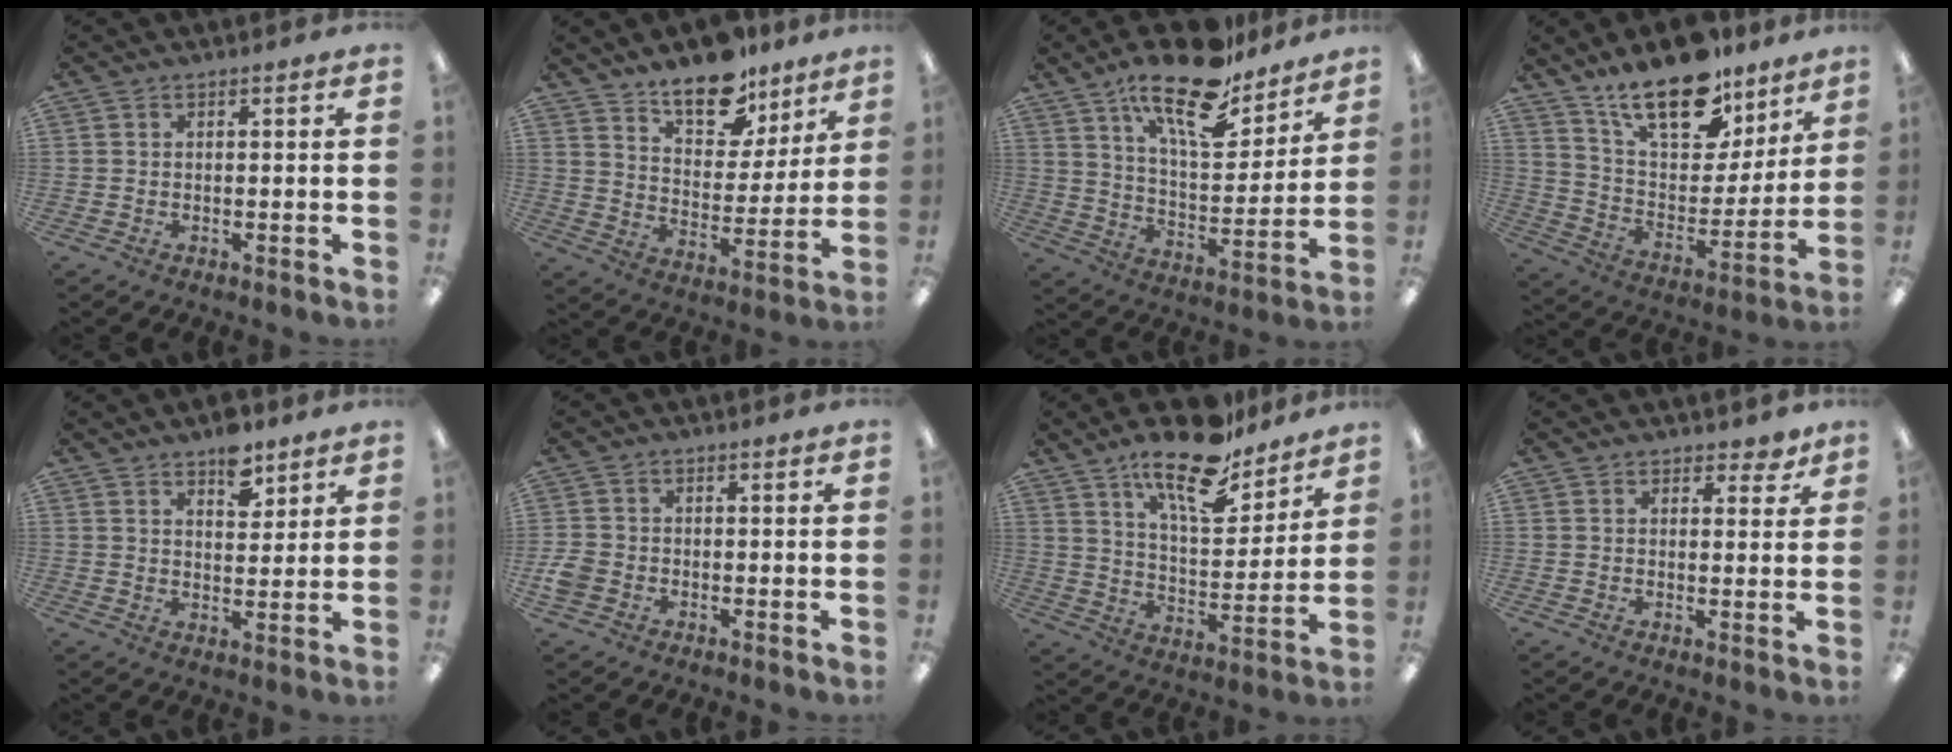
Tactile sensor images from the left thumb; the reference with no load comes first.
{"total": 14.1, "force": [11.2, 6.4, 5.5], "torque": [-0.077, -0.077, 0.202]}
{"total": 19.7, "force": [14.3, 7.2, 11.4], "torque": [-0.192, -0.083, 0.243]}
{"total": 21.0, "force": [15.2, 9.7, 10.9], "torque": [-0.182, -0.095, 0.268]}
{"total": 6.7, "force": [4.8, 3.5, 3.0], "torque": [-0.026, -0.028, 0.080]}
{"total": 3.9, "force": [-1.4, 3.1, 1.8], "torque": [-0.033, 0.008, -0.026]}
{"total": 17.7, "force": [13.5, 6.2, 9.6], "torque": [-0.161, -0.079, 0.229]}
{"total": 2.5, "force": [1.9, 1.5, 0.7], "torque": [0.000, -0.003, 0.032]}